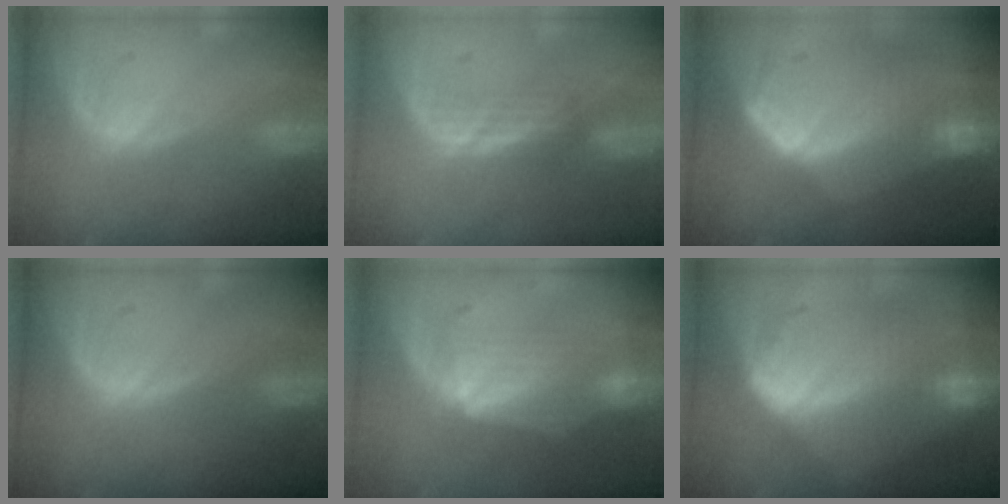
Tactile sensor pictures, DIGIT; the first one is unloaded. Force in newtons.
{"total": 2.2, "press": 2.1, "slide": 0.2}
{"total": 10.8, "press": 9.4, "slide": 5.3}
{"total": 0.0}
{"total": 7.0, "press": 6.6, "slide": 2.3}
{"total": 10.2, "press": 10.2, "slide": 0.5}